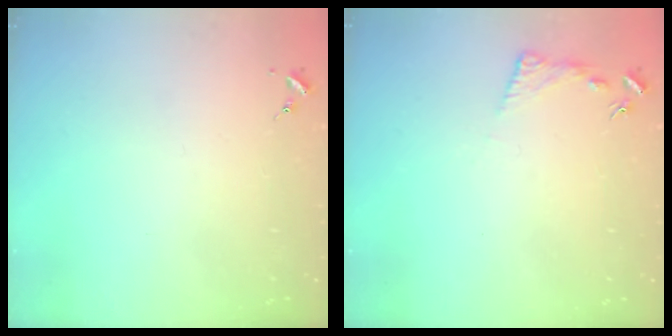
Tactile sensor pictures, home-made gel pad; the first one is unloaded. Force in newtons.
{"total": 6.0, "press": 6.0, "slide": 0.4}